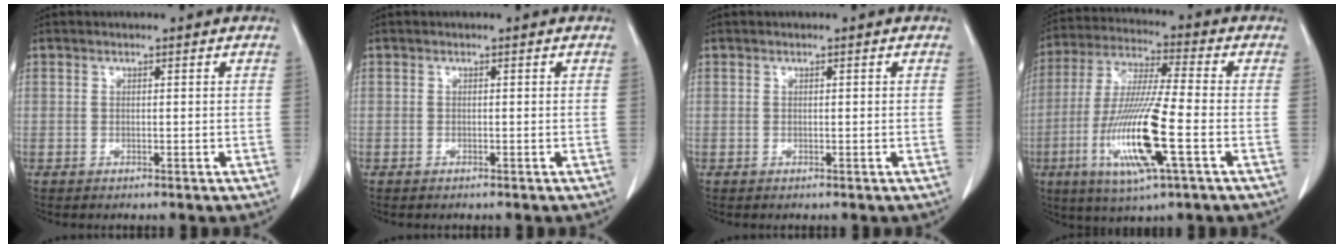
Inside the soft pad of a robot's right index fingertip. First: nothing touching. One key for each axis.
{"total": 0.0}
{"total": 0.0}
{"total": 15.7, "fx": -4.8, "fy": 0.8, "fz": 15.0, "tx": -0.309, "ty": -0.021, "tz": -0.090}